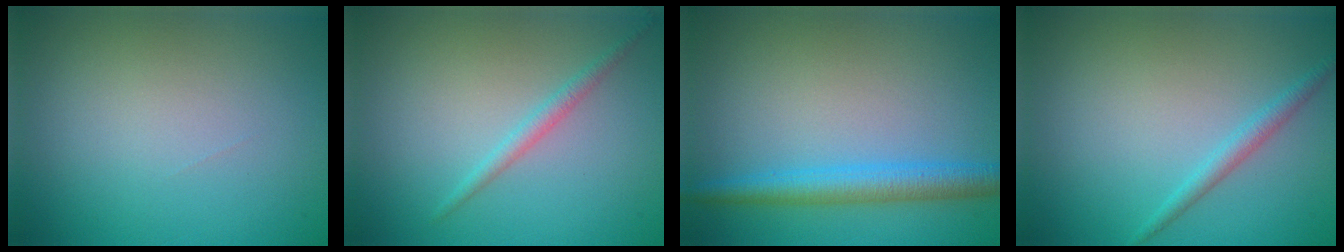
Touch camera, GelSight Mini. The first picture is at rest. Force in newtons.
{"total": 1.3, "press": 1.3, "slide": 0.1}
{"total": 3.7, "press": 3.7, "slide": 0.1}
{"total": 1.6, "press": 1.6, "slide": 0.1}